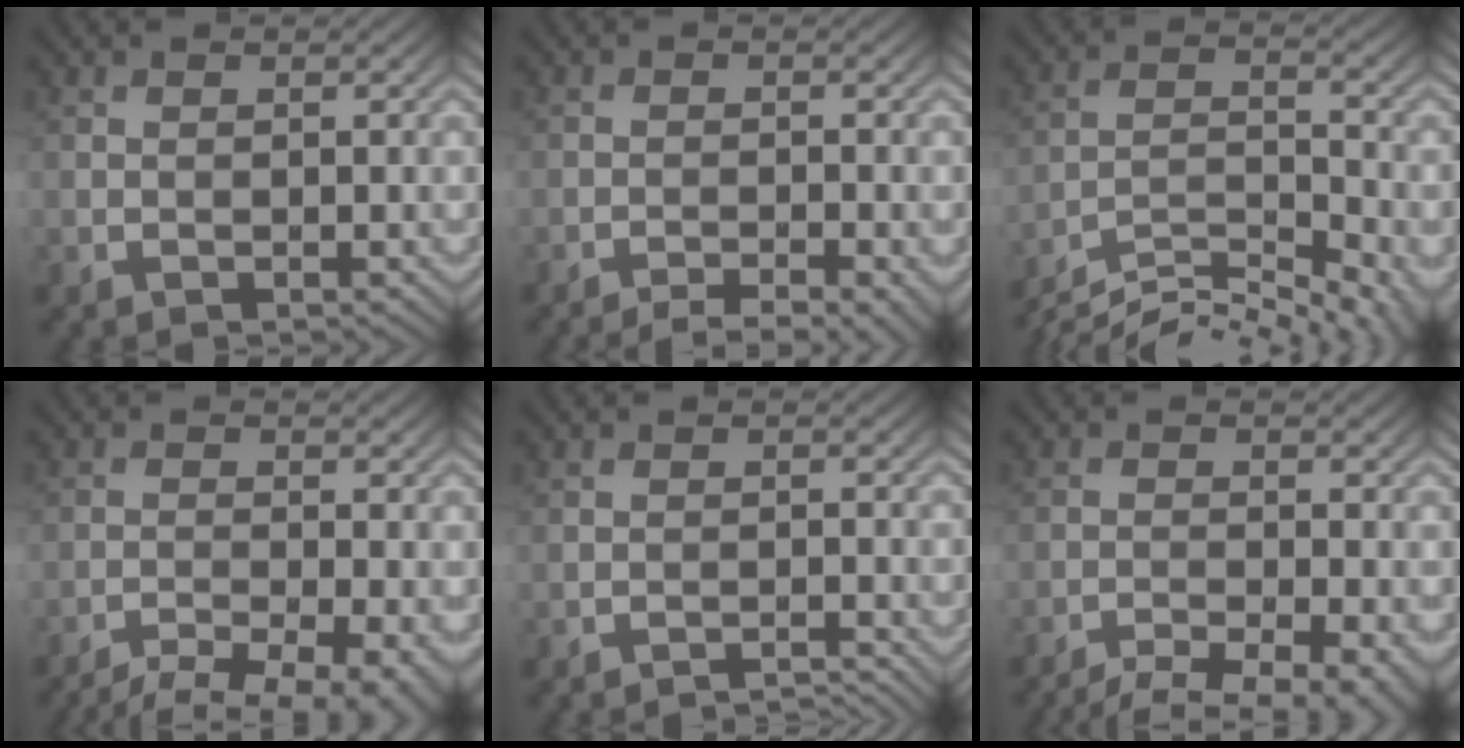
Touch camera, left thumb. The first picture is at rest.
{"total": 5.0, "force": [-3.7, 0.8, 3.3], "torque": [-0.055, 0.005, -0.062]}
{"total": 11.4, "force": [-9.6, 2.4, 5.6], "torque": [-0.103, -0.003, -0.154]}
{"total": 9.7, "force": [-7.9, 2.4, 5.1], "torque": [-0.076, -0.017, -0.098]}
{"total": 2.1, "force": [-2.0, 0.1, 0.6], "torque": [0.000, 0.006, -0.036]}
{"total": 9.2, "force": [-7.6, 1.9, 4.9], "torque": [-0.078, -0.015, -0.097]}